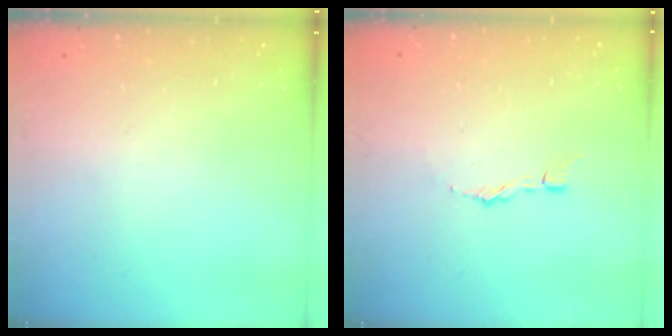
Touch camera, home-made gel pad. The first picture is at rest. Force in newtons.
{"total": 1.4, "press": 1.4, "slide": 0.1}